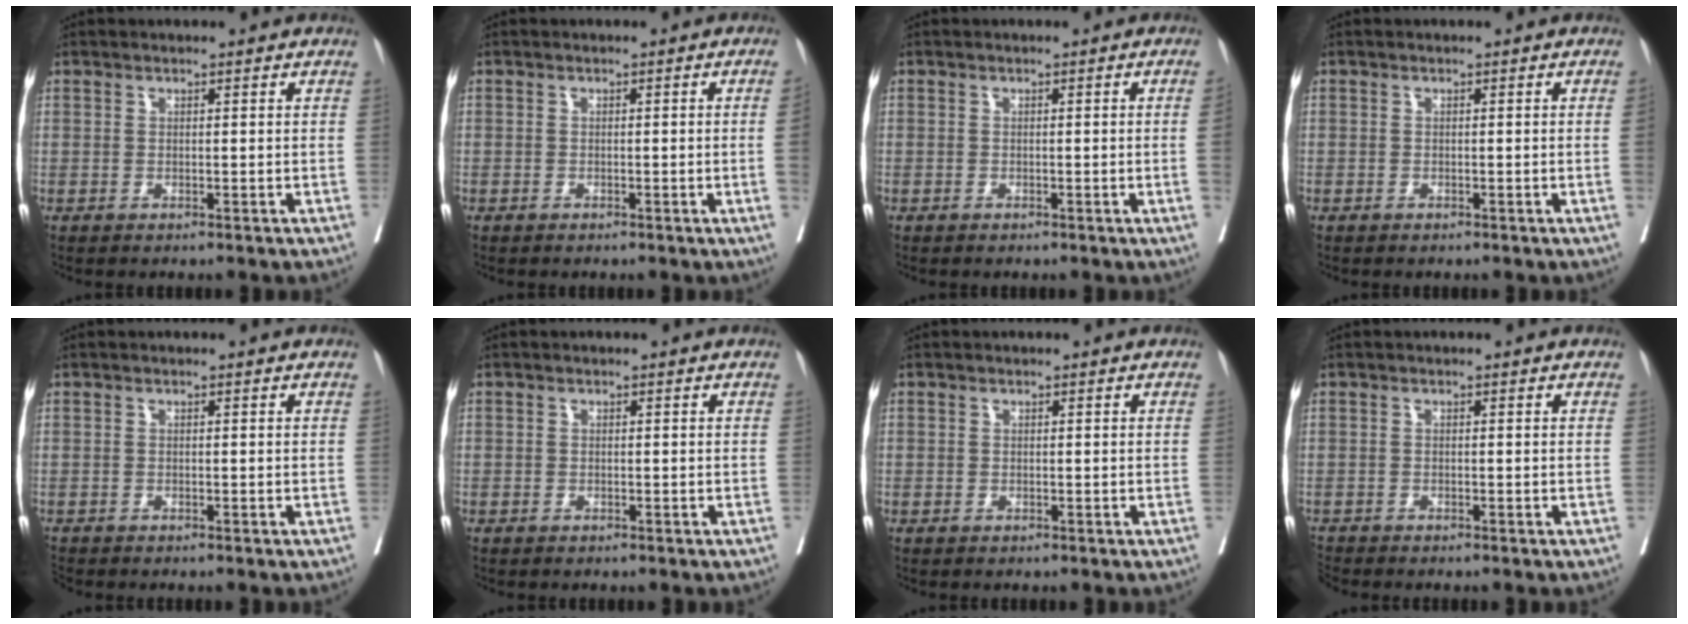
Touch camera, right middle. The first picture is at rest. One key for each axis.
{"total": 1.2, "fx": -0.4, "fy": -0.3, "fz": 1.2, "tx": -0.020, "ty": 0.002, "tz": -0.006}
{"total": 1.0, "fx": -0.3, "fy": -0.3, "fz": 0.9, "tx": -0.016, "ty": 0.001, "tz": -0.003}
{"total": 0.0}
{"total": 2.1, "fx": -2.0, "fy": 0.4, "fz": 0.5, "tx": -0.013, "ty": -0.006, "tz": -0.034}
{"total": 0.7, "fx": -0.5, "fy": 0.5, "fz": -0.1, "tx": -0.010, "ty": 0.003, "tz": -0.009}
{"total": 0.0}
{"total": 1.9, "fx": -1.9, "fy": -0.3, "fz": -0.2, "tx": -0.003, "ty": -0.009, "tz": -0.037}